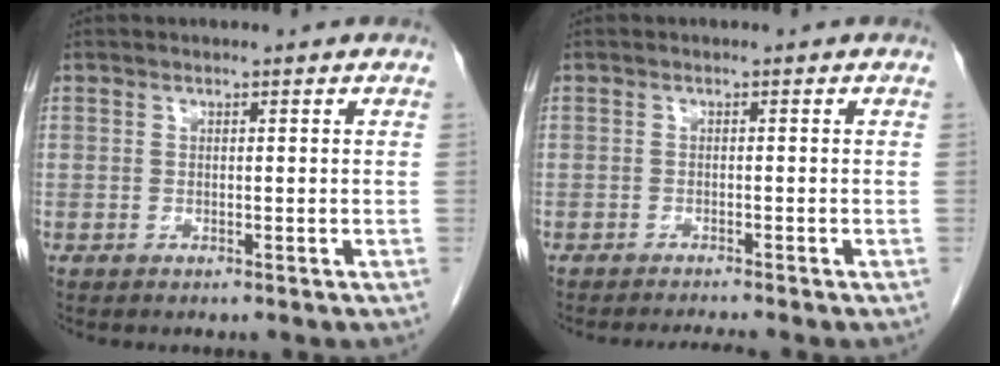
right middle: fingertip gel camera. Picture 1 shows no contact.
{"total": 2.3, "force": [-2.1, -0.8, 0.5], "torque": [-0.011, -0.009, -0.035]}